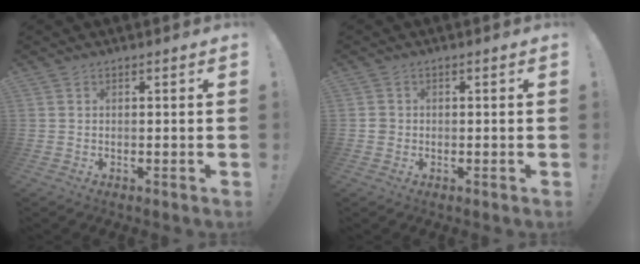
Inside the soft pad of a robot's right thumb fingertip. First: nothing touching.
{"total": 1.9, "force": [-0.4, 1.8, 0.6], "torque": [-0.003, 0.004, -0.008]}